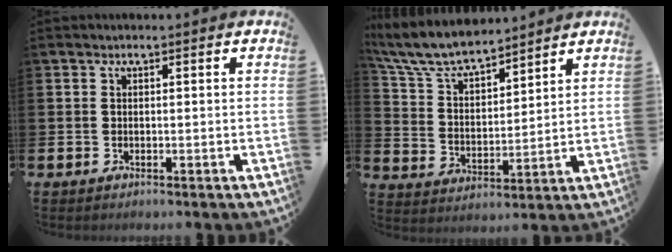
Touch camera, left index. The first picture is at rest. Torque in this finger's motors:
{"motor_torque": [0.26, -0.36, 0.76, 0.21]}